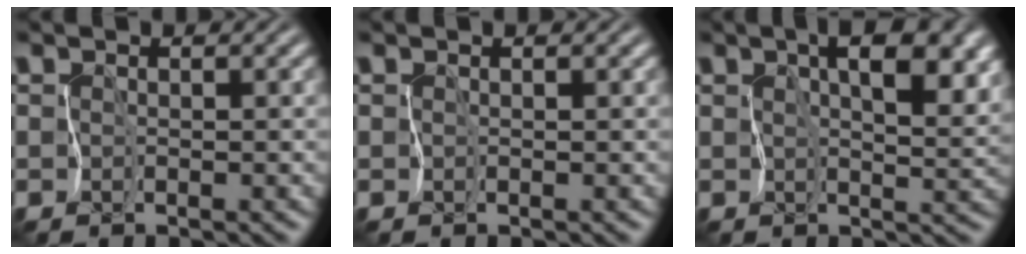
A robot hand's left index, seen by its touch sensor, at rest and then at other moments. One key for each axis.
{"total": 0.0}
{"total": 7.8, "fx": 2.8, "fy": 3.6, "fz": 6.3, "tx": -0.084, "ty": 0.003, "tz": 0.040}